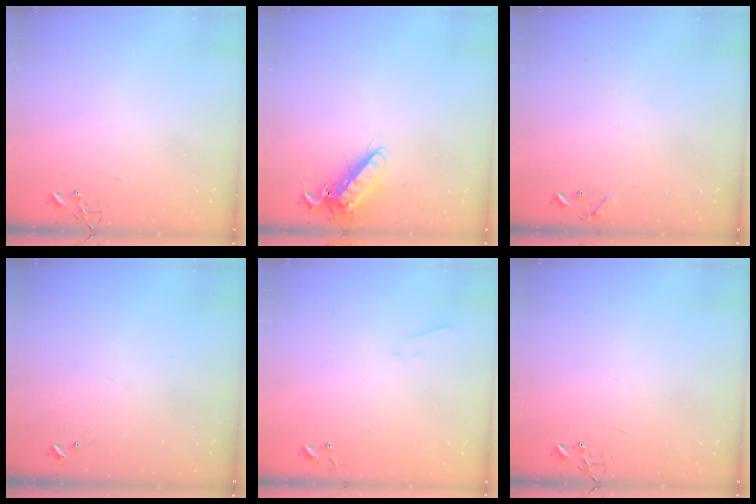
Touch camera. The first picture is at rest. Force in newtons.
{"total": 12.8, "press": 12.7, "slide": 1.8}
{"total": 7.2, "press": 7.2, "slide": 0.5}
{"total": 0.0}
{"total": 4.2, "press": 4.2, "slide": 0.6}
{"total": 0.0}